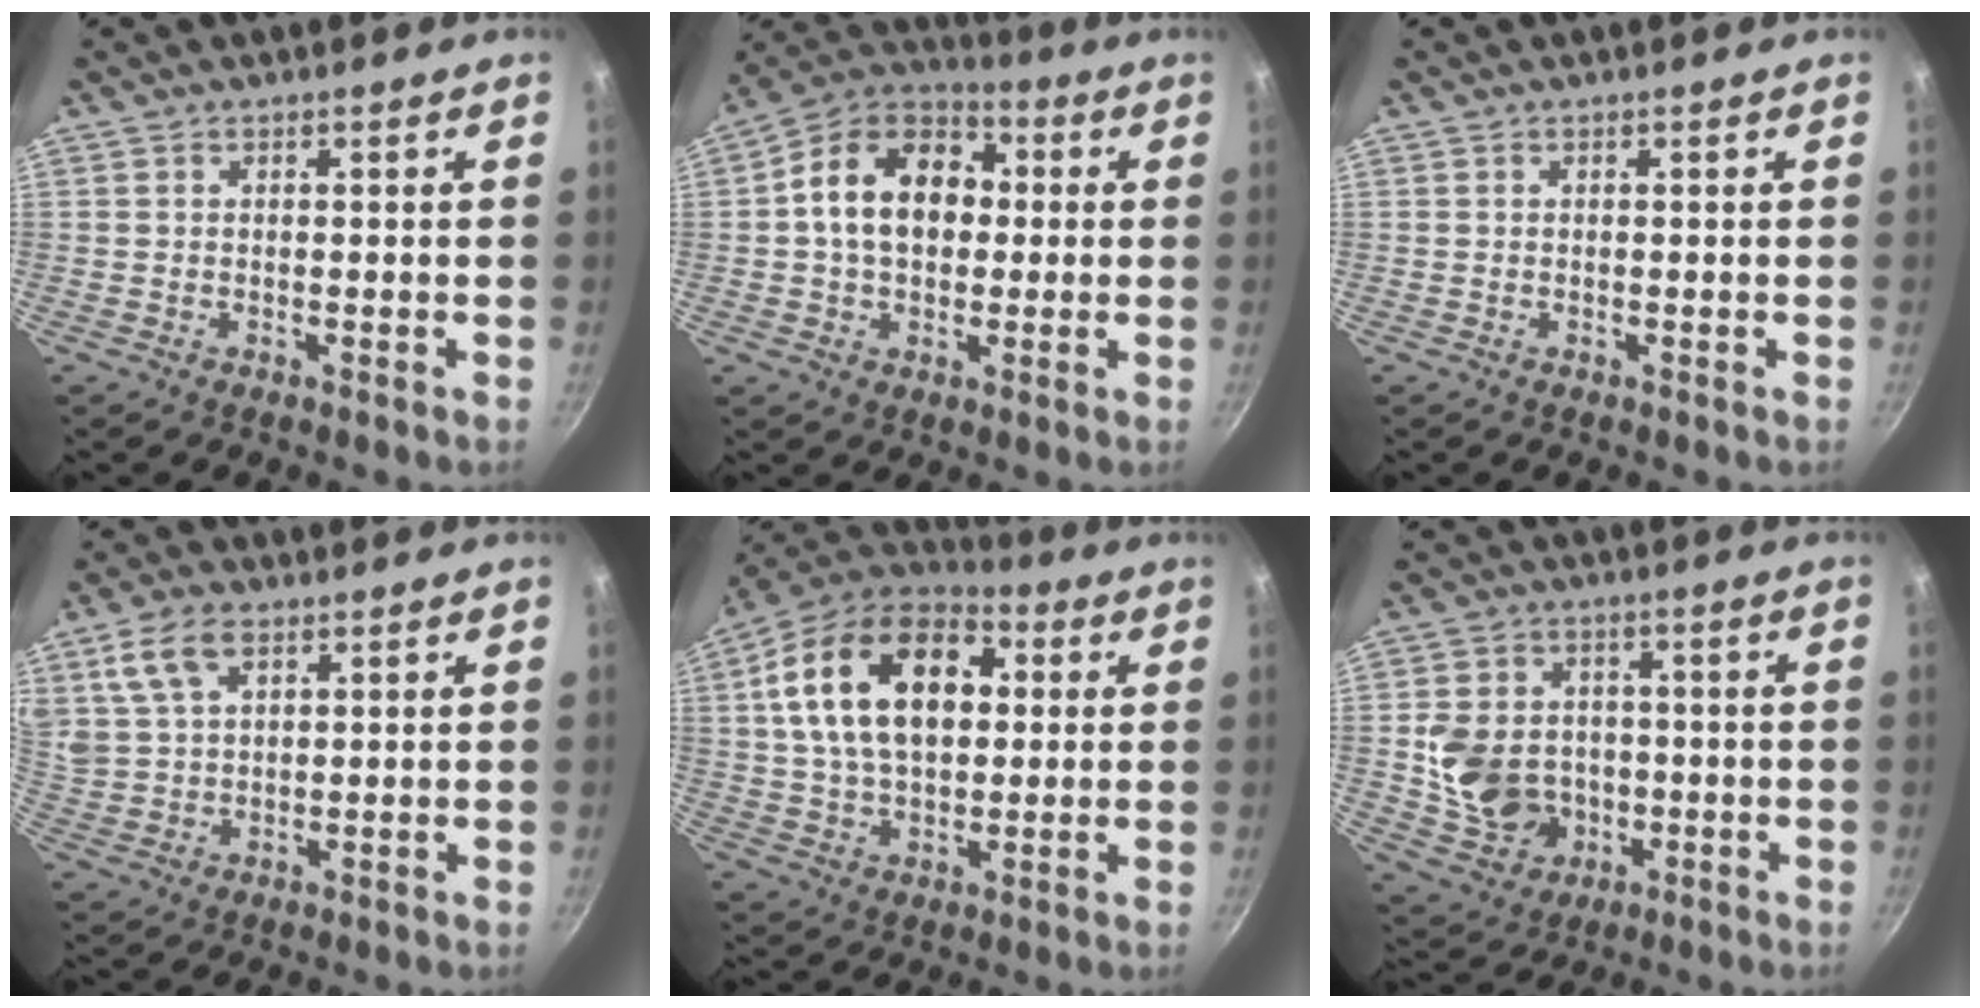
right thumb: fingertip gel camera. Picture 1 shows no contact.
{"total": 15.3, "force": [1.3, 11.1, 10.5], "torque": [-0.141, 0.032, 0.002]}
{"total": 0.0}
{"total": 8.5, "force": [4.1, 5.0, 5.5], "torque": [-0.099, -0.004, 0.085]}
{"total": 22.0, "force": [4.5, 13.9, 16.4], "torque": [-0.260, 0.021, 0.063]}
{"total": 12.8, "force": [-1.4, 10.8, 6.7], "torque": [-0.098, 0.018, -0.013]}